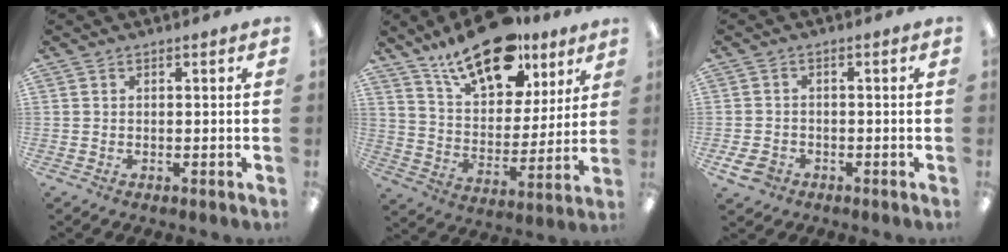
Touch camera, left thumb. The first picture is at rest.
{"total": 19.9, "force": [14.1, 9.3, 10.4], "torque": [-0.171, -0.075, 0.245]}
{"total": 3.7, "force": [-2.2, 2.5, 1.7], "torque": [-0.037, 0.009, -0.041]}